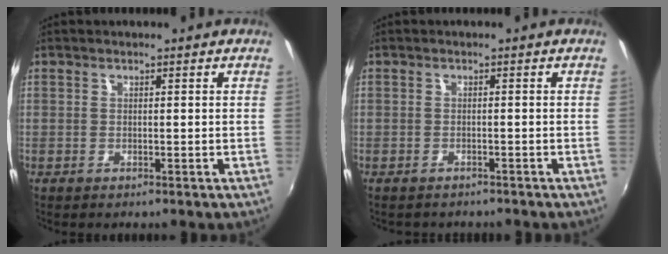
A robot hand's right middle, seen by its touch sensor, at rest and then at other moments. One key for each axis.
{"total": 2.1, "fx": -1.9, "fy": 0.8, "fz": 0.4, "tx": -0.014, "ty": -0.011, "tz": -0.029}